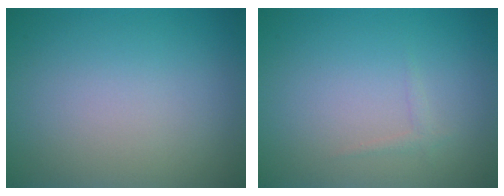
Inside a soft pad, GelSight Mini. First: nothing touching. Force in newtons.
{"total": 0.7, "press": 0.7, "slide": 0.0}